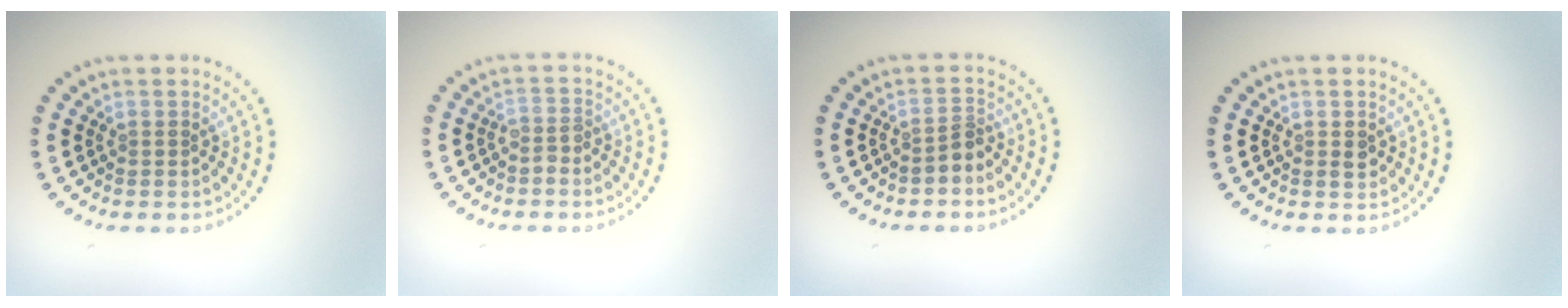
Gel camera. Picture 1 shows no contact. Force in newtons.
{"total": 1.3, "press": 1.0, "slide": 0.9}
{"total": 1.7, "press": 1.2, "slide": 1.2}
{"total": 1.2, "press": 1.2, "slide": 0.2}